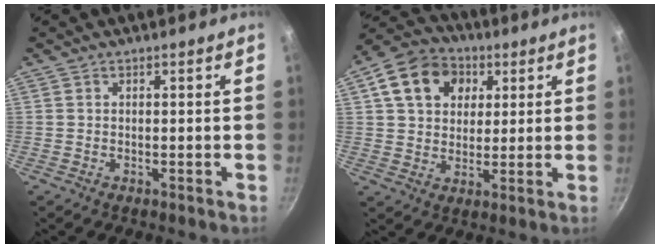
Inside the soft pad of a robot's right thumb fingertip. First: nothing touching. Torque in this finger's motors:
{"motor_torque": [0.24, 2.88, 0.61, -0.50, 0.08]}